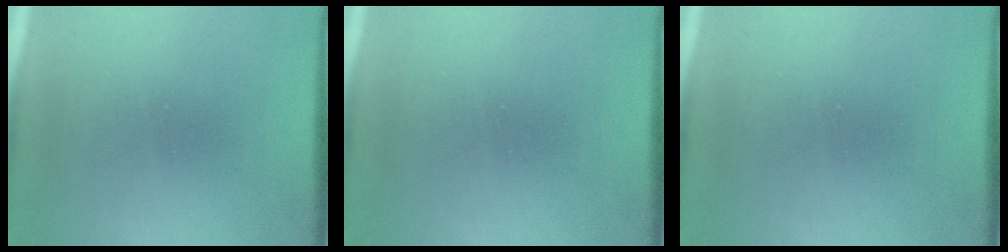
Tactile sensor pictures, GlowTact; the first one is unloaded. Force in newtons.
{"total": 0.0}
{"total": 0.0}